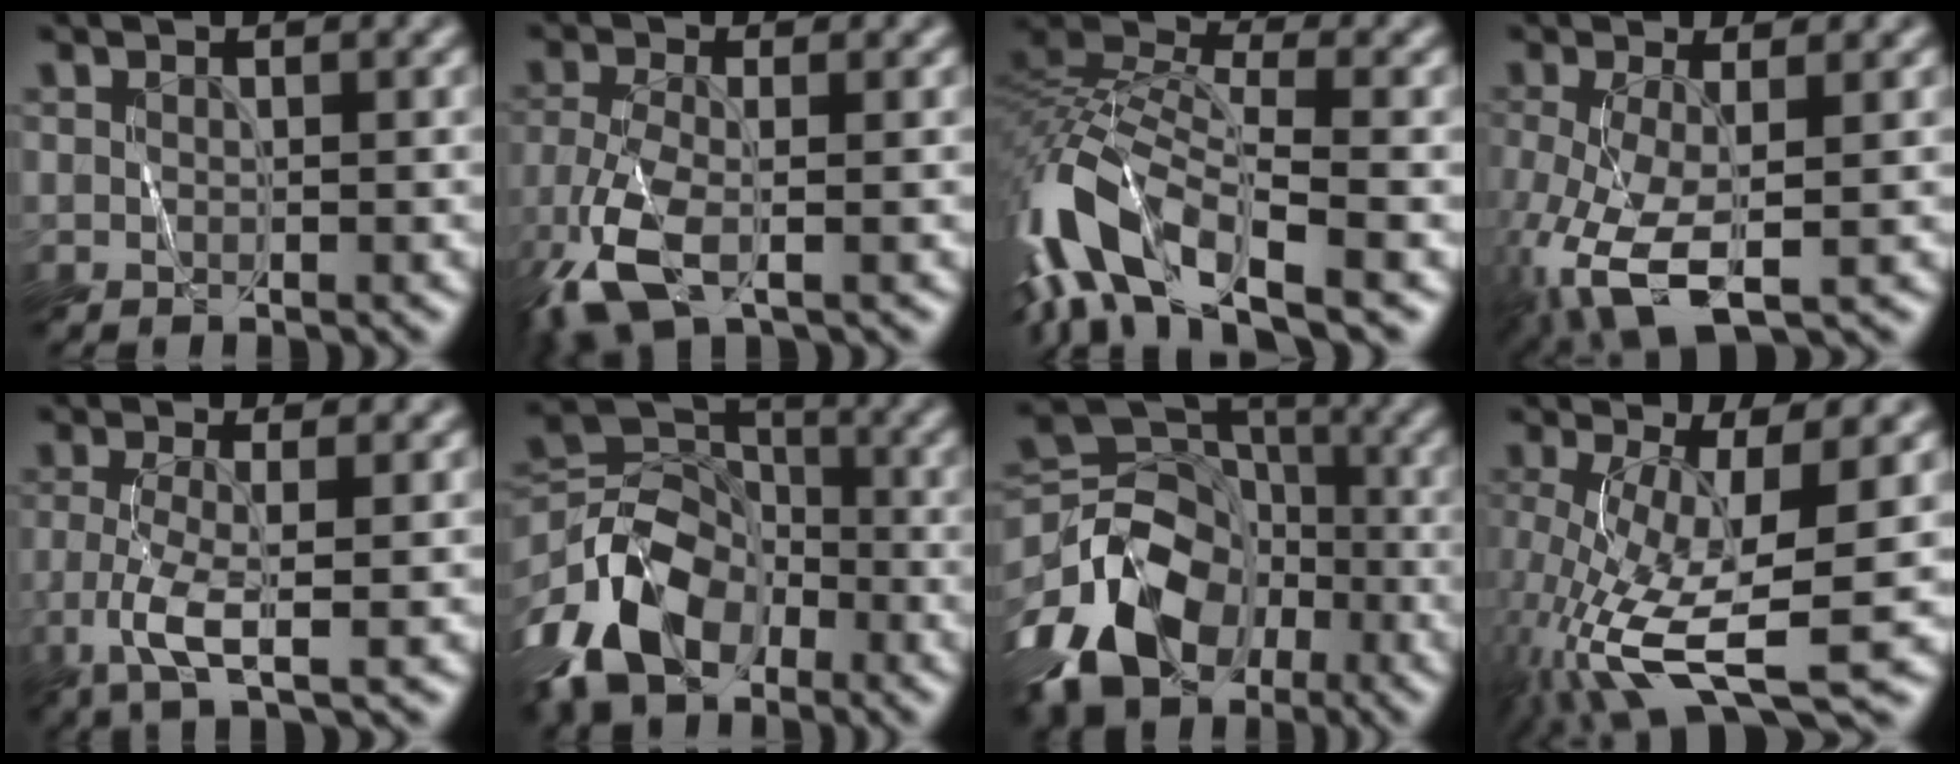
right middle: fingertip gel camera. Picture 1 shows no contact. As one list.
[{"total": 5.9, "force": [-3.1, 2.0, 4.7], "torque": [-0.117, -0.006, -0.068]}, {"total": 12.0, "force": [-5.8, 4.8, 9.4], "torque": [-0.194, 0.005, -0.122]}, {"total": 6.7, "force": [-2.7, 2.4, 5.7], "torque": [-0.142, -0.012, -0.053]}, {"total": 3.8, "force": [-1.5, 0.4, 3.4], "torque": [-0.081, -0.005, -0.032]}, {"total": 10.1, "force": [-5.9, 6.1, 5.5], "torque": [-0.107, -0.009, -0.117]}, {"total": 11.8, "force": [-6.2, 8.0, 6.0], "torque": [-0.121, -0.006, -0.115]}, {"total": 10.5, "force": [-3.4, 2.8, 9.5], "torque": [-0.197, -0.023, -0.058]}]